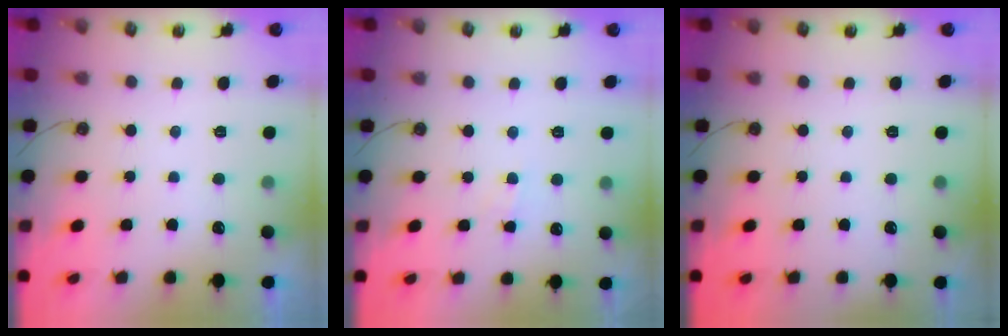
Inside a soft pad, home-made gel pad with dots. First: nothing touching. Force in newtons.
{"total": 3.3, "press": 3.3, "slide": 0.5}
{"total": 0.0}